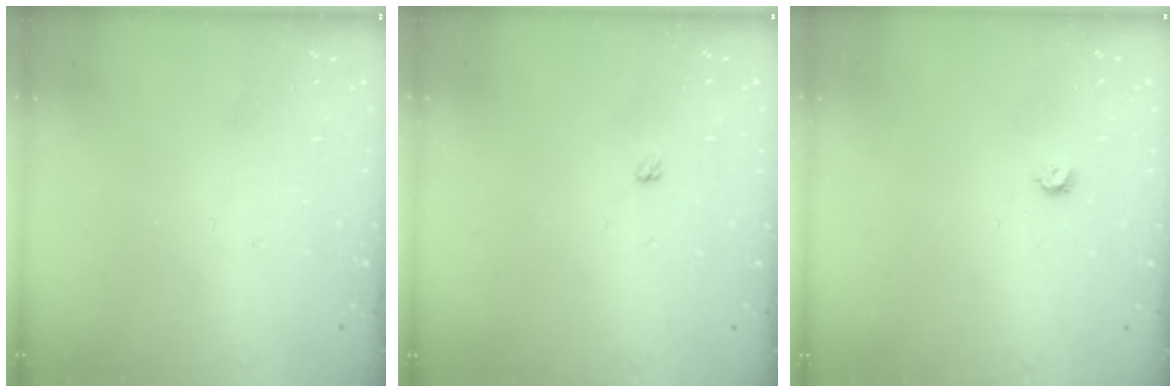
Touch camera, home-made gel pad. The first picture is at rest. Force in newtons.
{"total": 2.4, "press": 2.4, "slide": 0.4}
{"total": 3.6, "press": 3.6, "slide": 0.7}